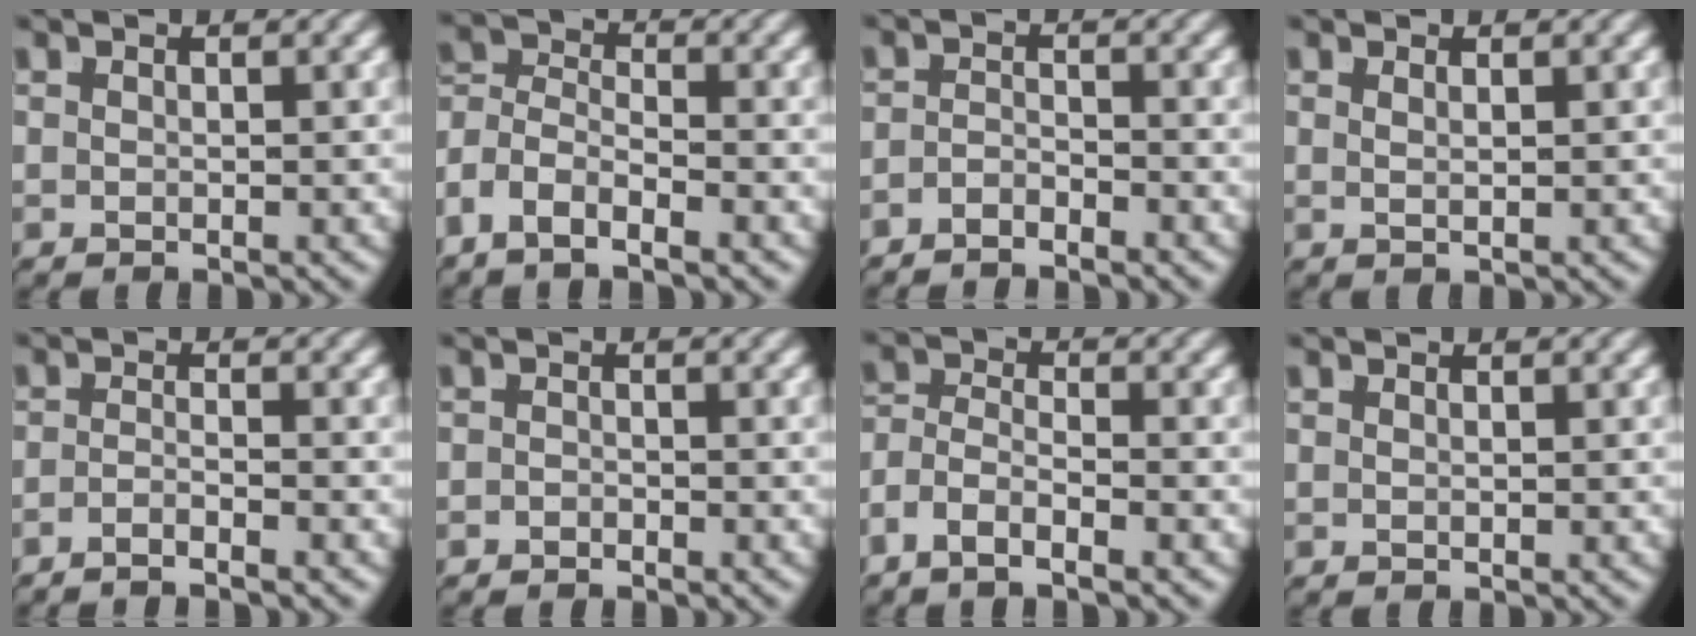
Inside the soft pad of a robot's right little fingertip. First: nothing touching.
{"total": 6.3, "force": [-2.3, 5.3, 2.6], "torque": [-0.075, -0.023, -0.048]}
{"total": 2.6, "force": [-2.5, 0.3, 0.2], "torque": [0.000, -0.014, -0.042]}
{"total": 1.0, "force": [0.4, -0.8, 0.4], "torque": [0.000, -0.006, 0.013]}
{"total": 2.8, "force": [-2.6, -0.3, 1.0], "torque": [-0.013, -0.009, -0.040]}
{"total": 1.2, "force": [-1.2, -0.2, -0.3], "torque": [0.012, -0.010, -0.016]}
{"total": 4.4, "force": [-2.4, 2.9, 2.2], "torque": [-0.053, -0.021, -0.041]}
{"total": 0.0}